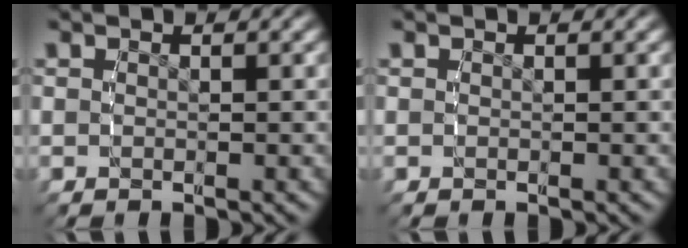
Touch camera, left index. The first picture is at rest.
{"total": 0.0}